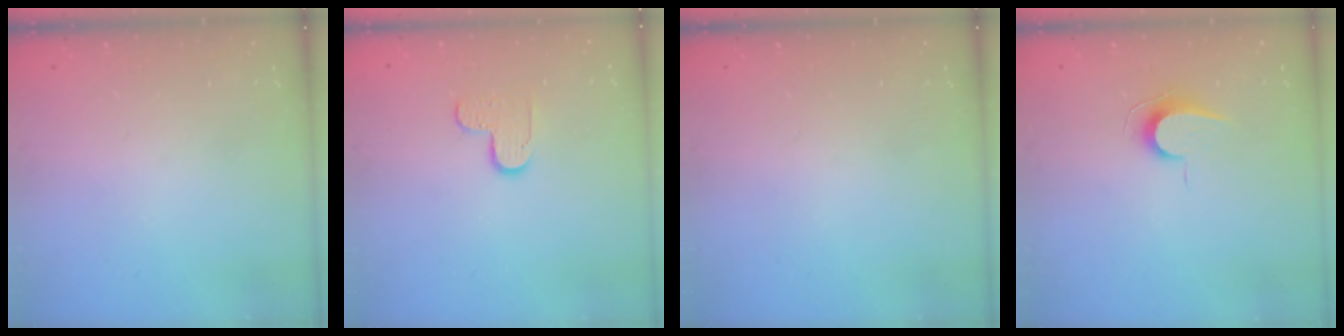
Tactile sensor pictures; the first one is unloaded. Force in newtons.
{"total": 5.5, "press": 5.5, "slide": 0.5}
{"total": 0.0}
{"total": 7.0, "press": 7.0, "slide": 0.7}